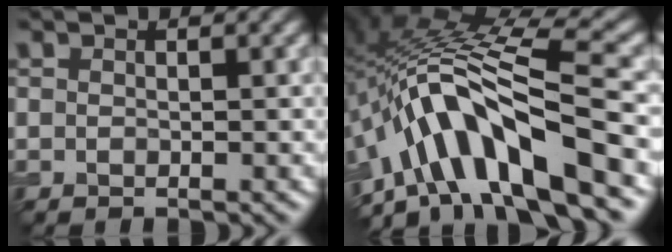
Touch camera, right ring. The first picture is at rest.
{"total": 12.8, "force": [-6.0, 3.6, 10.7], "torque": [-0.181, 0.021, -0.104]}